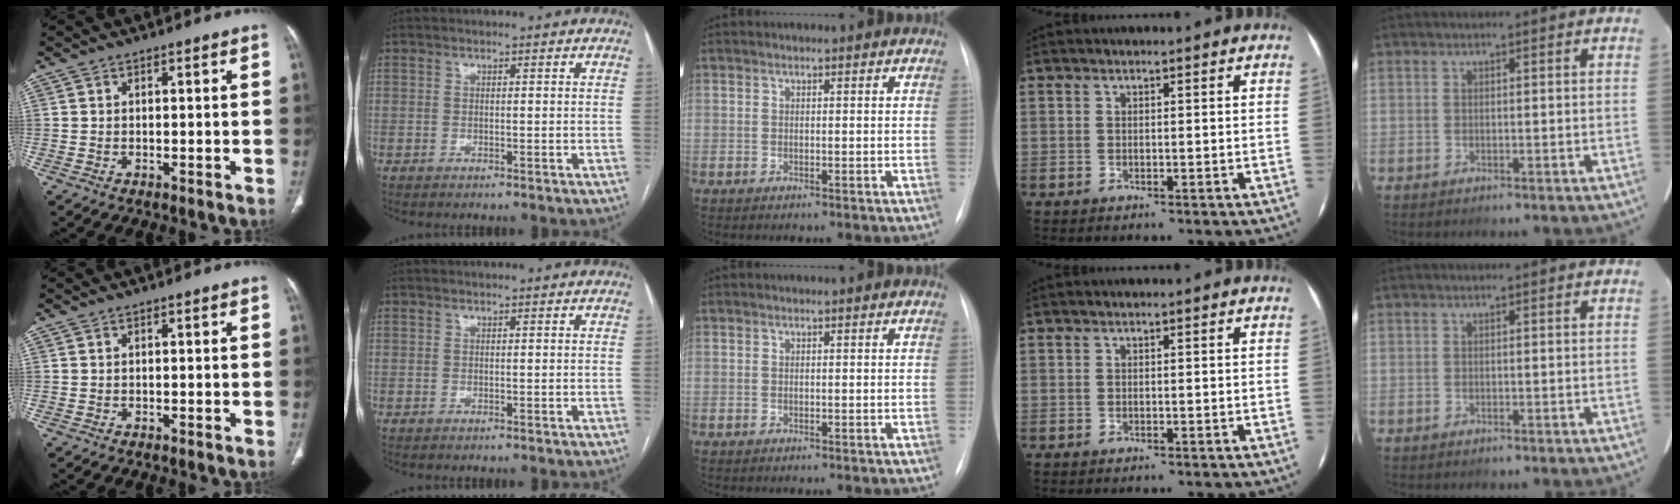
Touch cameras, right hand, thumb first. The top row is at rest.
{}